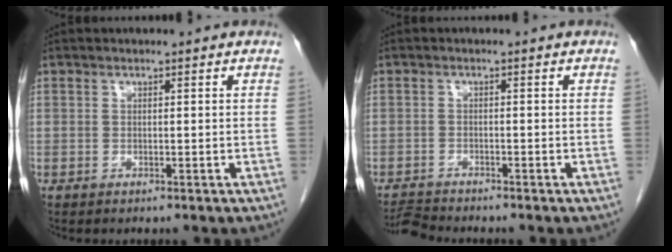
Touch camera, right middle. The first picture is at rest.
{"total": 2.8, "force": [-2.7, -0.6, -0.1], "torque": [0.000, -0.018, -0.046]}